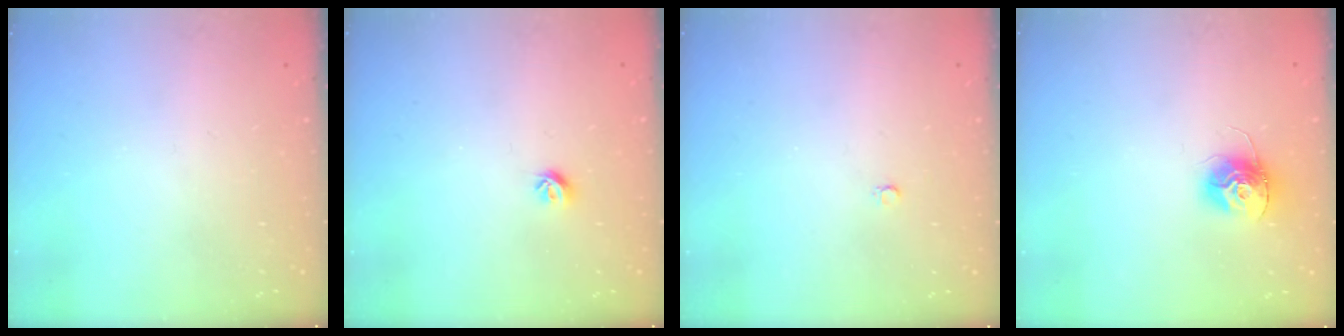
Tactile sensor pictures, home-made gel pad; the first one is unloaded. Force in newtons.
{"total": 4.7, "press": 4.6, "slide": 0.9}
{"total": 2.0, "press": 2.0, "slide": 0.2}
{"total": 12.3, "press": 12.2, "slide": 0.9}